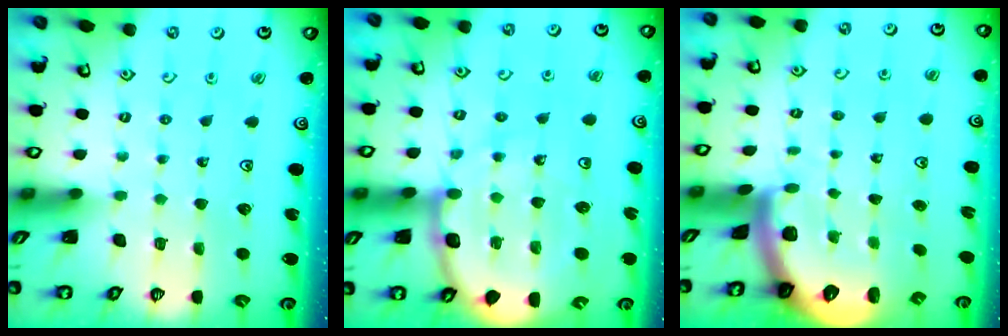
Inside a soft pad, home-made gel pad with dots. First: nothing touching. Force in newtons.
{"total": 12.4, "press": 12.1, "slide": 2.4}
{"total": 2.5, "press": 2.5, "slide": 0.6}